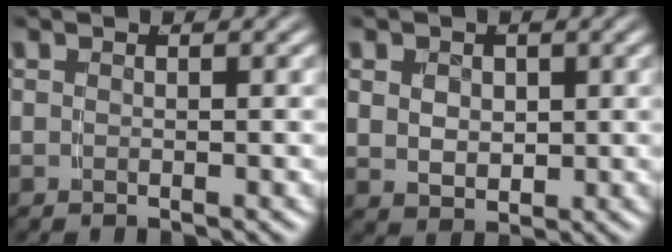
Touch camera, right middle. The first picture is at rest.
{"total": 3.2, "force": [0.5, 2.4, 2.1], "torque": [-0.040, -0.019, 0.022]}